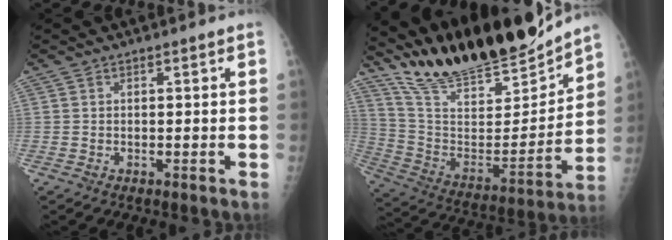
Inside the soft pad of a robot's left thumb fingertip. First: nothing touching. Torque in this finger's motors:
{"motor_torque": [0.31, 0.04, 1.34, -1.43, 0.11]}